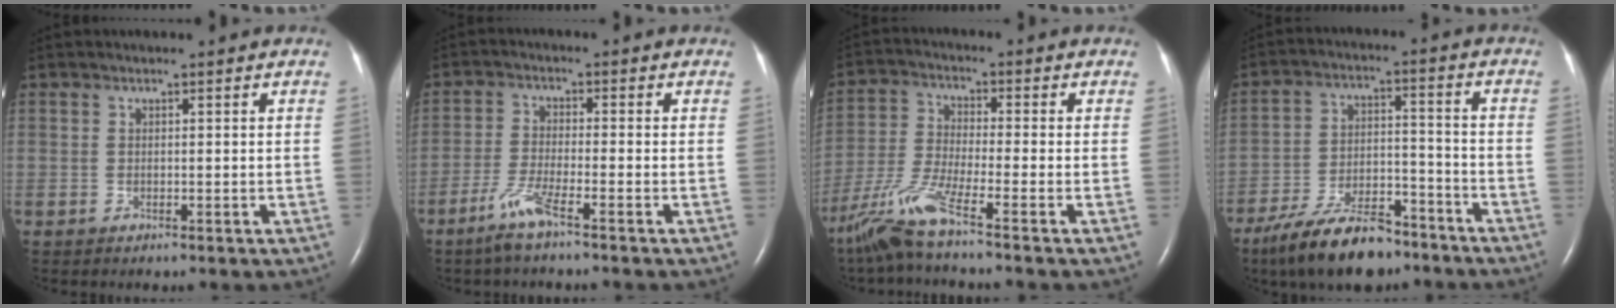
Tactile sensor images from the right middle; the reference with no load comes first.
{"total": 4.8, "force": [-3.3, -0.2, 3.4], "torque": [-0.078, -0.010, -0.072]}
{"total": 8.5, "force": [-6.2, -1.0, 5.7], "torque": [-0.130, -0.034, -0.126]}
{"total": 13.4, "force": [-10.6, 4.2, 7.2], "torque": [-0.129, 0.001, -0.182]}